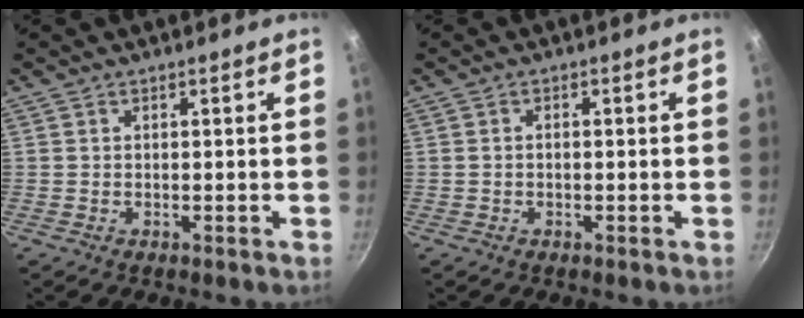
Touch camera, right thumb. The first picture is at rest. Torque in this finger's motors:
{"motor_torque": [0.32, 0.09, -0.48, 0.14, -0.02]}